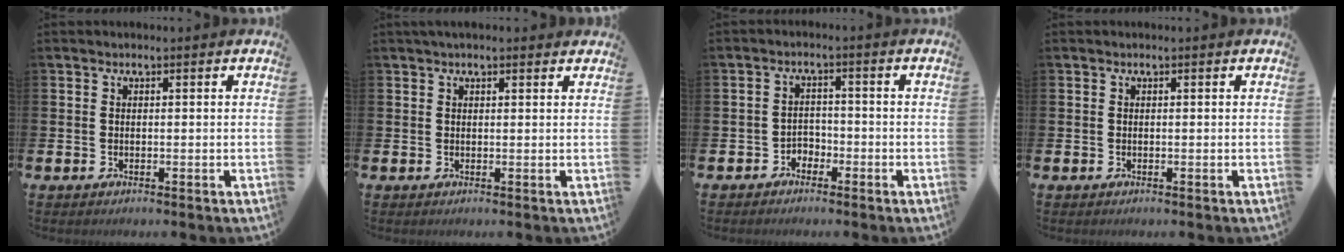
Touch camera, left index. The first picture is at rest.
{"total": 1.4, "force": [1.2, 0.4, 0.5], "torque": [-0.007, 0.004, 0.021]}
{"total": 2.1, "force": [-1.7, 1.2, 0.0], "torque": [-0.013, 0.002, -0.038]}
{"total": 0.0}